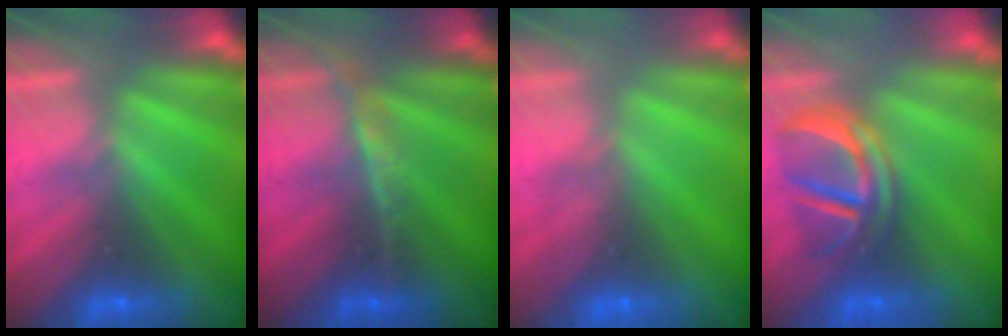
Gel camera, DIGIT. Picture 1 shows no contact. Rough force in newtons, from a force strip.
{"total": 2.4}
{"total": 4.6}
{"total": 3.9}